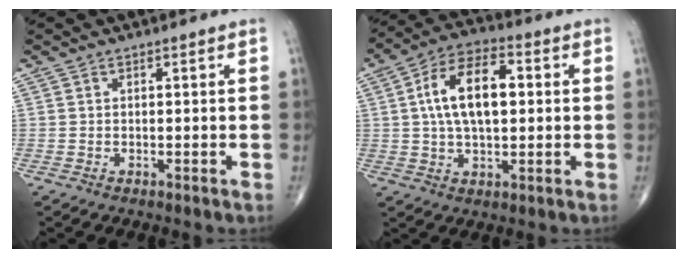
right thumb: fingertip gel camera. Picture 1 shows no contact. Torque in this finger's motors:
{"motor_torque": [-0.45, 1.05, 1.02, 0.35, 0.28]}